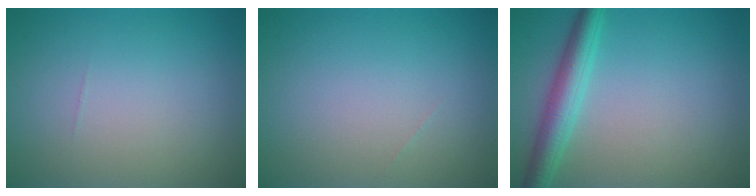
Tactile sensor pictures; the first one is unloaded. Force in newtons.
{"total": 0.0}
{"total": 3.9, "press": 3.9, "slide": 0.2}